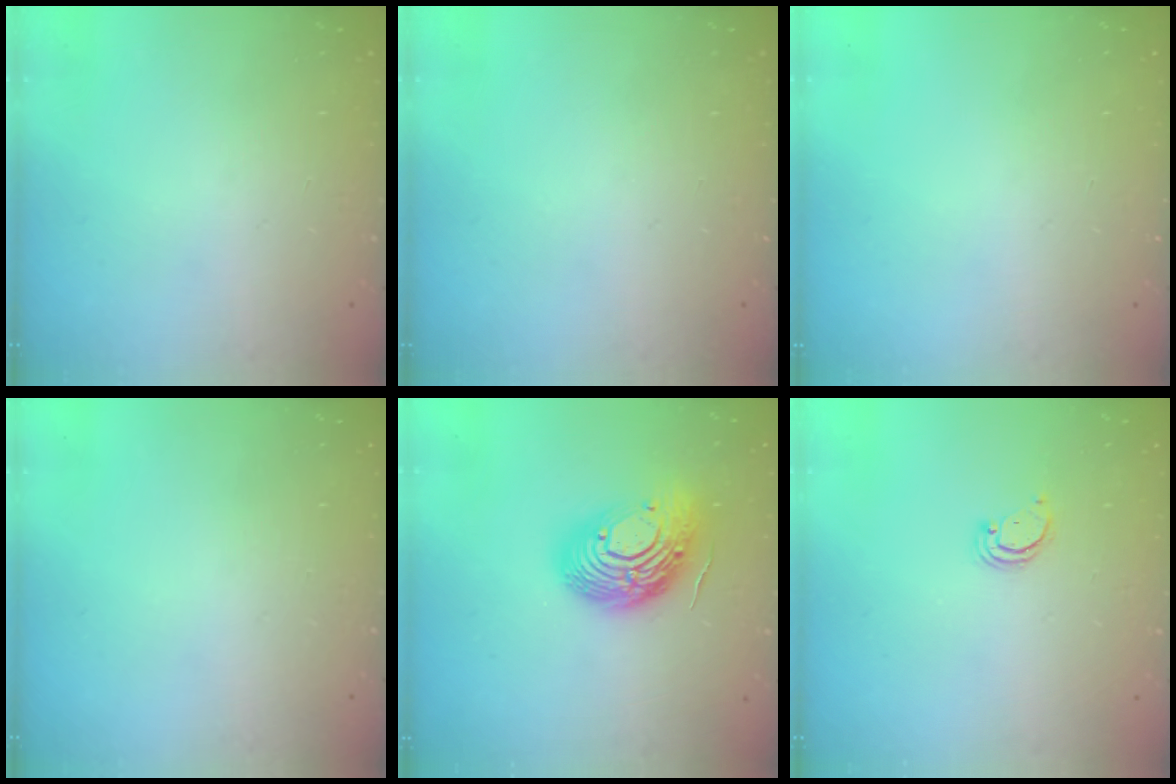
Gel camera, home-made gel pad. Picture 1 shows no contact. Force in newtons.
{"total": 0.0}
{"total": 0.0}
{"total": 0.0}
{"total": 16.9, "press": 16.9, "slide": 1.2}
{"total": 2.1, "press": 2.1, "slide": 0.2}